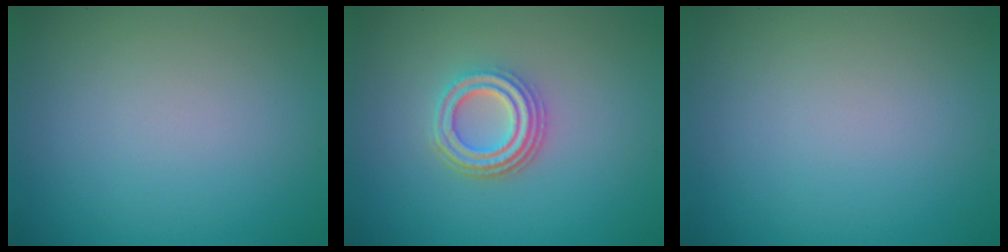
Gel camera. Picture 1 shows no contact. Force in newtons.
{"total": 3.7, "press": 3.0, "slide": 2.2}
{"total": 0.0}